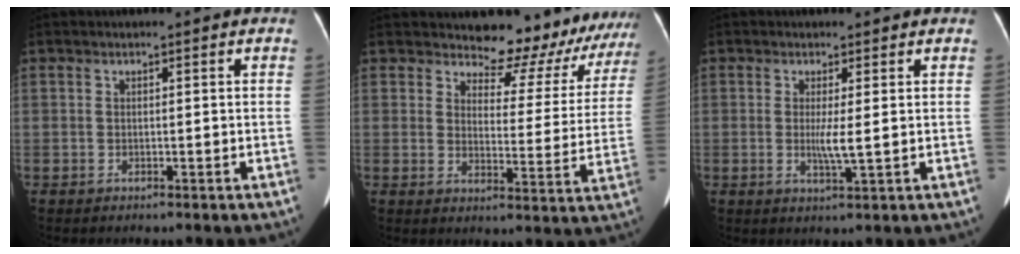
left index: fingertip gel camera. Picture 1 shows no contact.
{"total": 13.6, "force": [12.9, 4.1, 1.5], "torque": [0.006, -0.052, 0.133]}
{"total": 2.7, "force": [-0.3, -0.2, 2.7], "torque": [-0.059, -0.006, 0.002]}